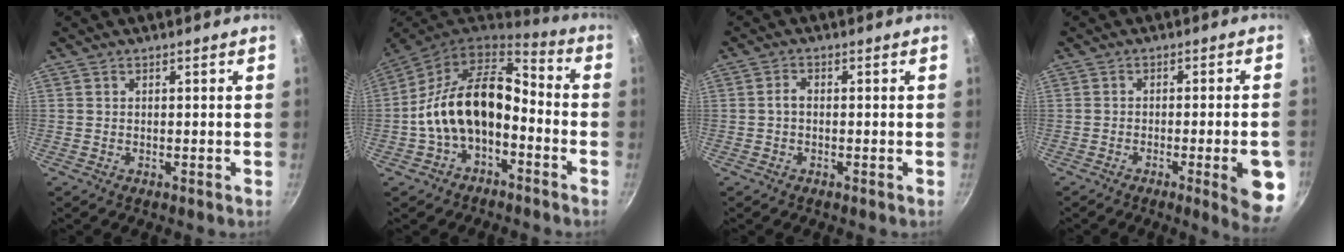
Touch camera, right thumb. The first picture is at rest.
{"total": 16.5, "force": [-3.5, 10.3, 12.5], "torque": [-0.205, 0.057, -0.072]}
{"total": 1.7, "force": [-0.3, 1.0, 1.3], "torque": [-0.025, 0.011, -0.008]}
{"total": 9.6, "force": [-3.2, 1.7, 8.9], "torque": [-0.094, 0.011, -0.040]}